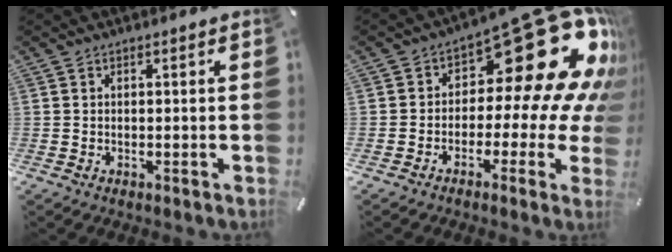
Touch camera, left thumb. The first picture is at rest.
{"total": 24.7, "force": [9.9, 11.3, 19.5], "torque": [-0.258, -0.086, 0.173]}